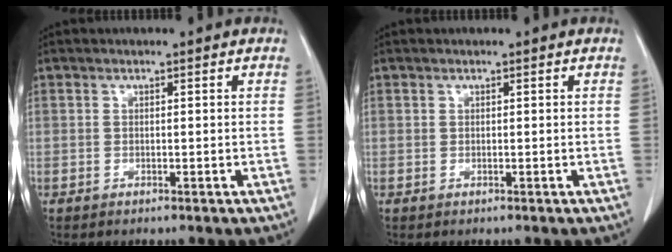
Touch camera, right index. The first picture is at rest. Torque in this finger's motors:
{"motor_torque": [0.11, -0.13, 0.00, 0.01]}